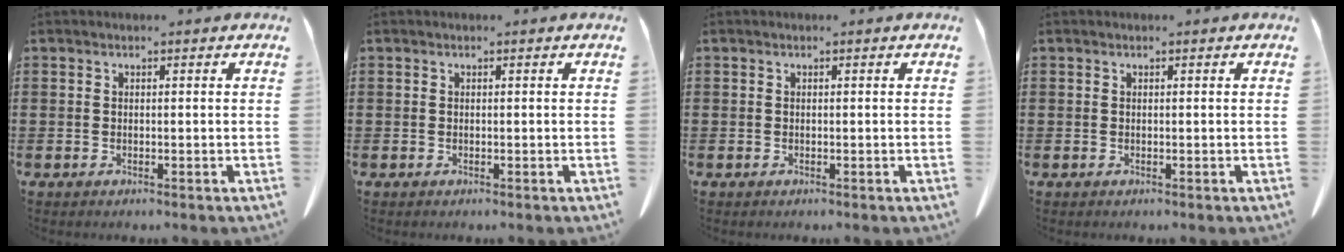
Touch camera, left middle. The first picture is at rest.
{"total": 0.0}
{"total": 0.0}
{"total": 0.0}